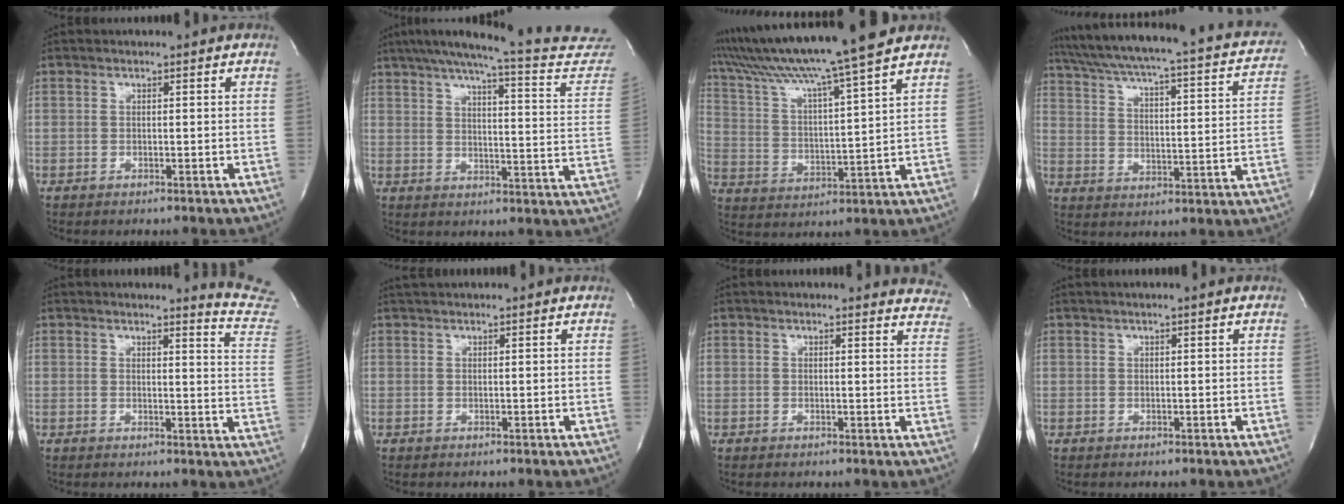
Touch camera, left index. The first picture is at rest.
{"total": 24.3, "force": [22.4, 1.5, 9.4], "torque": [-0.131, -0.067, 0.262]}
{"total": 18.3, "force": [15.6, -2.0, 9.3], "torque": [-0.175, -0.008, 0.248]}
{"total": 27.3, "force": [23.4, 4.0, 13.4], "torque": [-0.212, -0.029, 0.292]}
{"total": 9.4, "force": [9.3, -1.2, 0.8], "torque": [-0.005, -0.114, 0.074]}
{"total": 2.1, "force": [2.0, -0.2, 0.7], "torque": [-0.008, 0.022, 0.038]}
{"total": 9.6, "force": [9.4, 1.5, 1.7], "torque": [0.012, -0.047, 0.063]}
{"total": 1.0, "force": [0.6, -0.3, 0.7], "torque": [-0.019, 0.004, 0.019]}